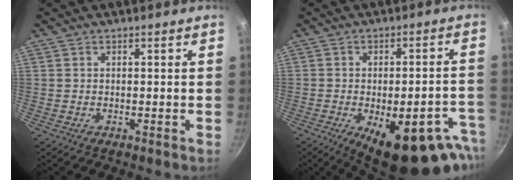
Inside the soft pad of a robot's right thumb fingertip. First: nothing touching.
{"total": 20.8, "force": [-10.9, 8.1, 15.8], "torque": [-0.140, 0.026, -0.140]}